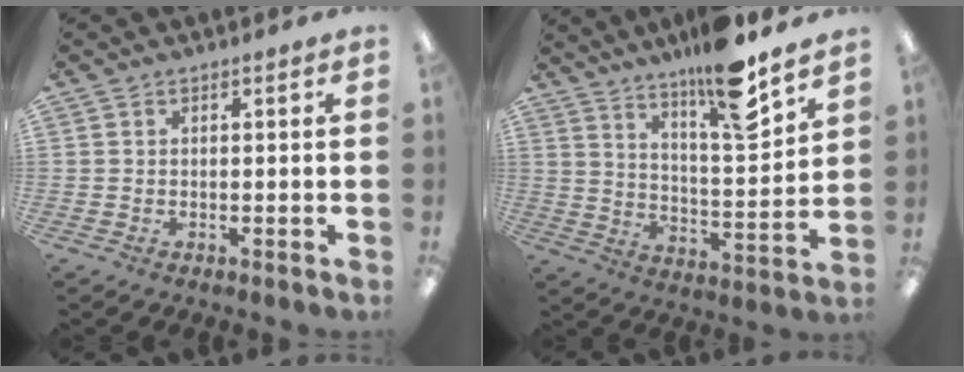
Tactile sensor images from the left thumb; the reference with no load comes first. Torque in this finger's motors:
{"motor_torque": [1.95, -0.10, 2.45, -0.32, 0.22]}